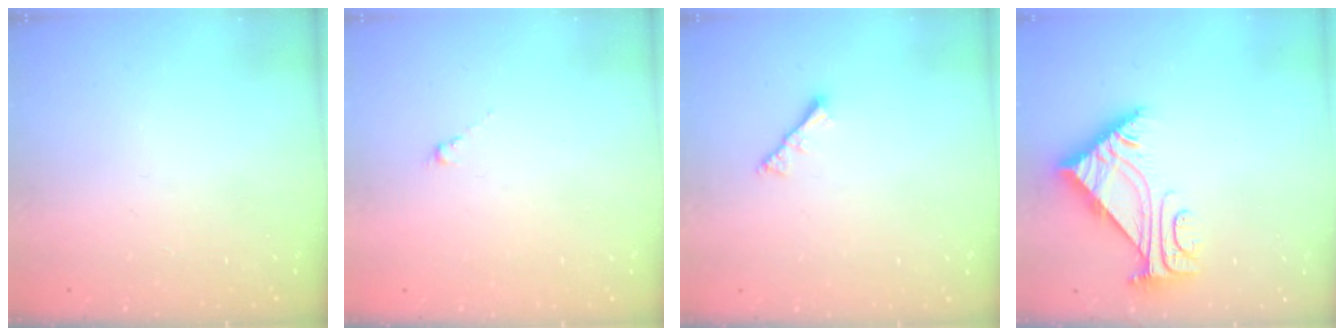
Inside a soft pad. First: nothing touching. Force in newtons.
{"total": 0.0}
{"total": 2.8, "press": 2.8, "slide": 0.6}
{"total": 5.9, "press": 5.8, "slide": 0.6}